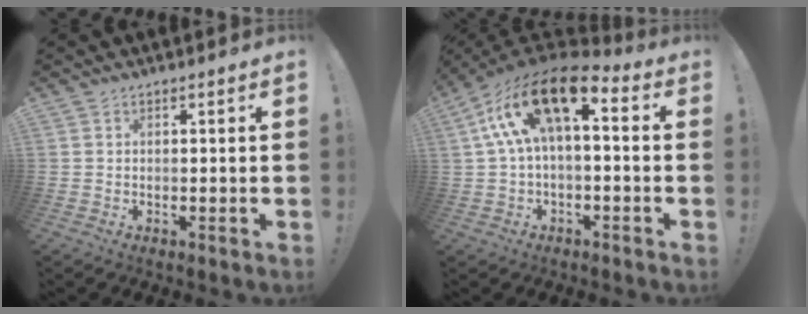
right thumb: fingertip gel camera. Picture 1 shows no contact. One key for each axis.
{"total": 16.1, "fx": 5.3, "fy": 7.4, "fz": 13.3, "tx": -0.240, "ty": -0.017, "tz": 0.097}